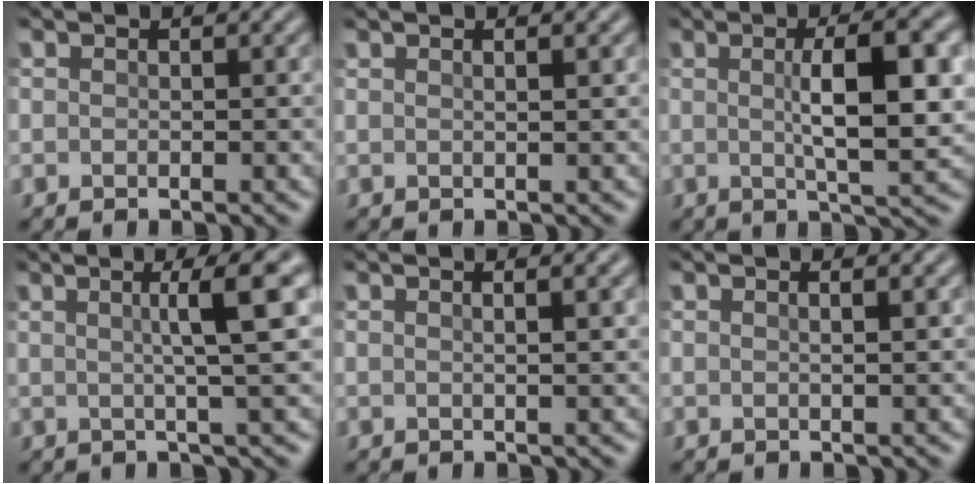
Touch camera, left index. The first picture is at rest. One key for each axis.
{"total": 2.7, "fx": 1.3, "fy": 1.2, "fz": 2.0, "tx": -0.008, "ty": 0.011, "tz": -0.007}
{"total": 8.1, "fx": 0.8, "fy": 2.1, "fz": 7.8, "tx": -0.107, "ty": 0.007, "tz": 0.011}
{"total": 6.2, "fx": 1.5, "fy": 0.8, "fz": 5.9, "tx": -0.083, "ty": 0.019, "tz": 0.021}
{"total": 4.4, "fx": 2.0, "fy": 1.9, "fz": 3.4, "tx": -0.017, "ty": 0.024, "tz": -0.005}
{"total": 3.4, "fx": 1.6, "fy": 1.5, "fz": 2.5, "tx": -0.011, "ty": 0.019, "tz": -0.008}